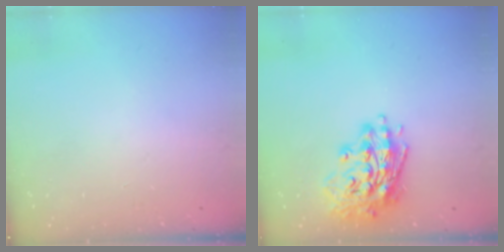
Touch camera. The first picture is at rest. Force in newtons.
{"total": 16.2, "press": 16.0, "slide": 2.6}